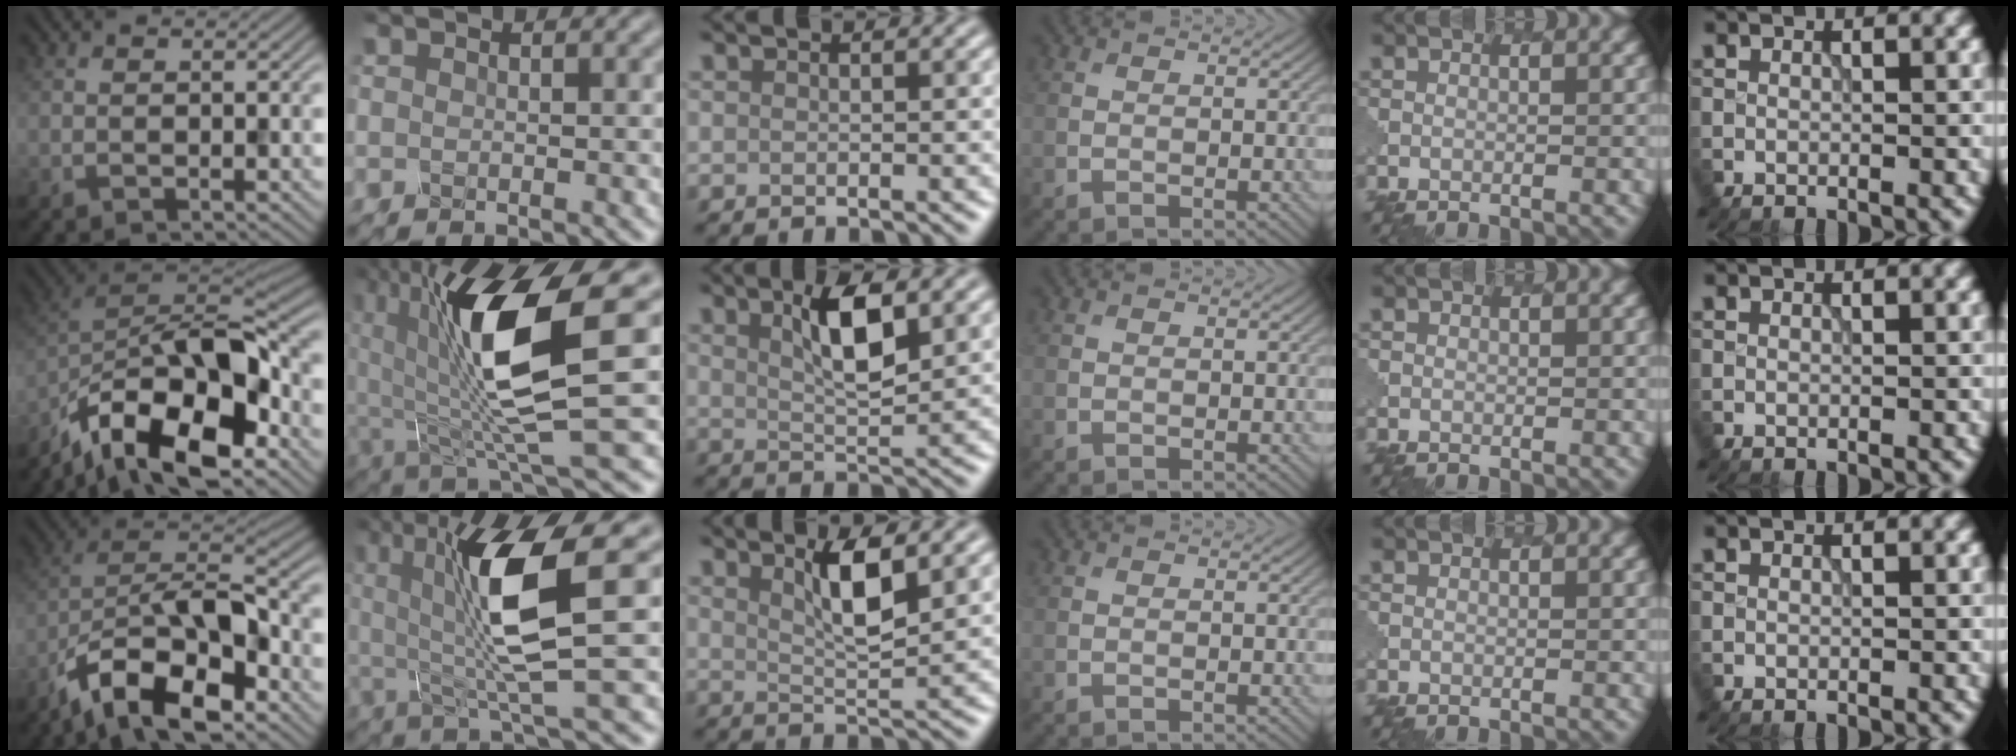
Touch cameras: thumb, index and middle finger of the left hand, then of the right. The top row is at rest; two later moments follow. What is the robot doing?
{"motion": "twist", "object": "rubiks cube"}